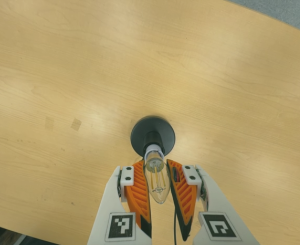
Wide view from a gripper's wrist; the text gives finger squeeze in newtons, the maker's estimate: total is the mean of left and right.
{"total": 19.8, "left": 21.7, "right": 17.9}